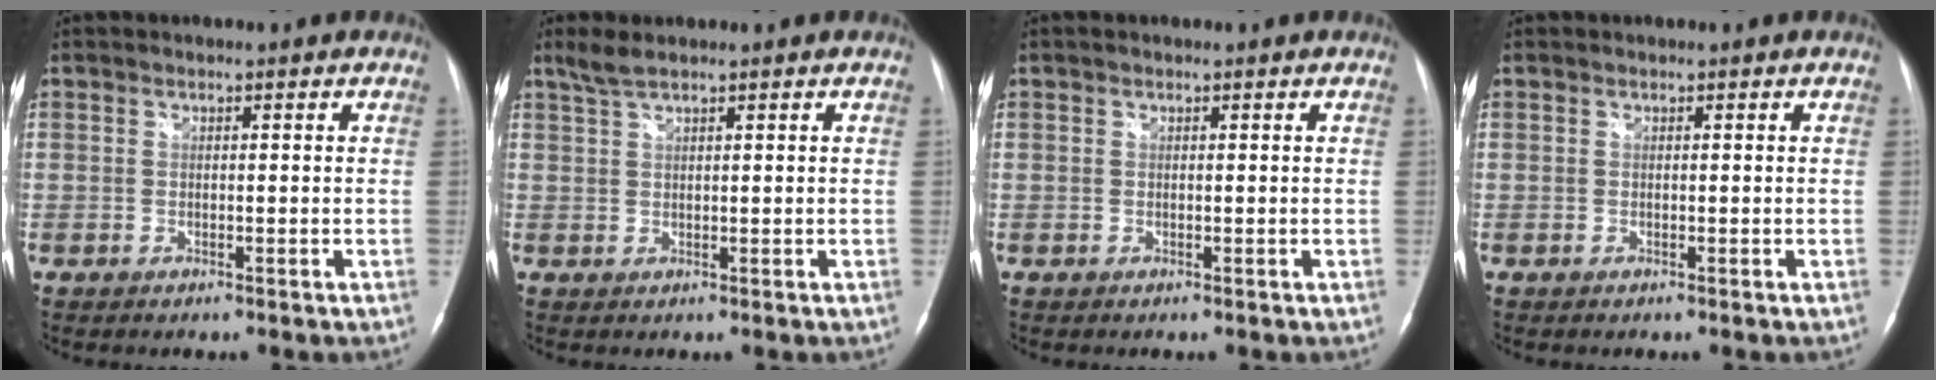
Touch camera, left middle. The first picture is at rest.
{"total": 2.3, "force": [1.9, 0.1, 1.3], "torque": [-0.036, 0.010, 0.043]}
{"total": 0.0}
{"total": 0.0}